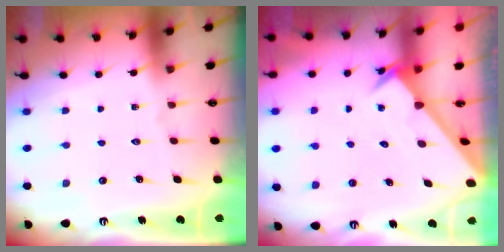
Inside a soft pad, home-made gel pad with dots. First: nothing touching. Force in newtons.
{"total": 2.4, "press": 2.4, "slide": 0.2}